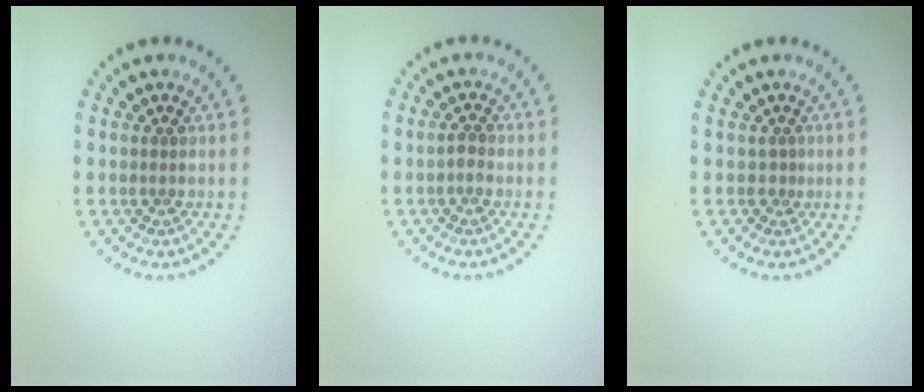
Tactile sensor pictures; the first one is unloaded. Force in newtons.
{"total": 1.0, "press": 1.0, "slide": 0.2}
{"total": 0.6, "press": 0.3, "slide": 0.6}